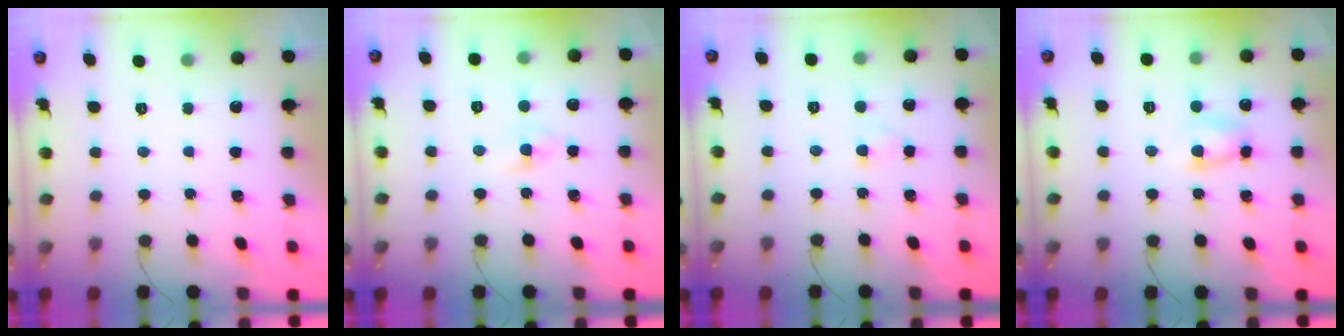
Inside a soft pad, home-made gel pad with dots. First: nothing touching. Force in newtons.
{"total": 2.1, "press": 1.8, "slide": 1.0}
{"total": 2.0, "press": 1.7, "slide": 1.0}
{"total": 4.8, "press": 4.8, "slide": 0.3}